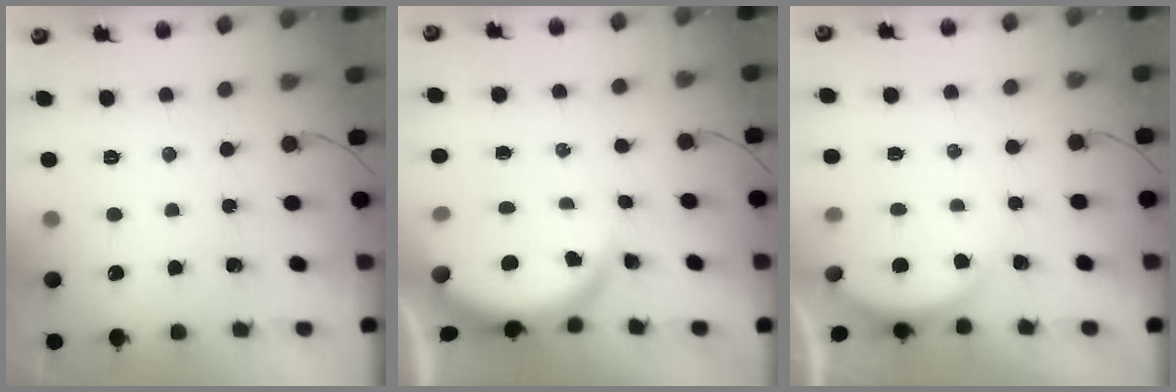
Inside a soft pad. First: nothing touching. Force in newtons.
{"total": 4.2, "press": 4.0, "slide": 1.3}
{"total": 2.2, "press": 2.2, "slide": 0.6}